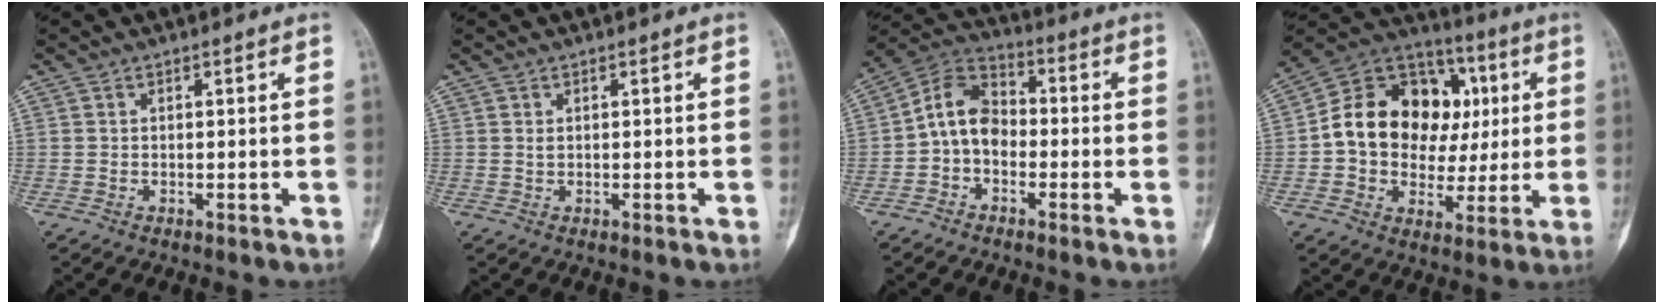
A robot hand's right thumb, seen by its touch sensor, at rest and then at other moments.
{"total": 0.6, "force": [0.2, 0.3, 0.4], "torque": [-0.008, 0.004, 0.006]}
{"total": 9.0, "force": [-1.6, 6.6, 5.9], "torque": [-0.085, 0.036, -0.047]}
{"total": 20.2, "force": [2.3, 15.6, 12.6], "torque": [-0.163, 0.034, 0.038]}